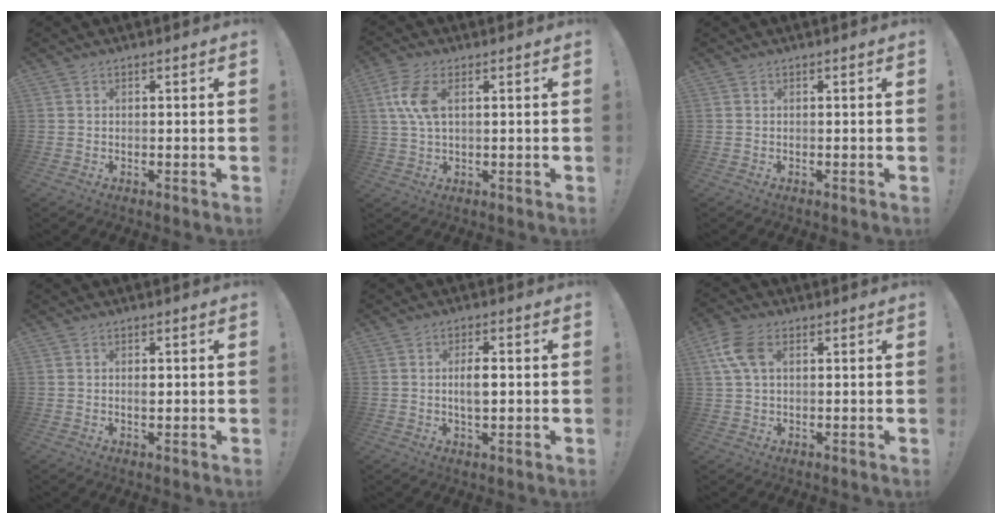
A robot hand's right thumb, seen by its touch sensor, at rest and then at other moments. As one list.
[{"total": 8.3, "force": [2.2, 3.9, 6.9], "torque": [-0.149, -0.001, 0.039]}, {"total": 0.0}, {"total": 1.2, "force": [0.0, 0.6, 1.0], "torque": [-0.004, -0.004, -0.004]}, {"total": 5.0, "force": [0.0, 2.2, 4.5], "torque": [-0.075, 0.000, -0.006]}, {"total": 8.1, "force": [2.5, 4.9, 5.9], "torque": [-0.125, 0.004, 0.048]}]